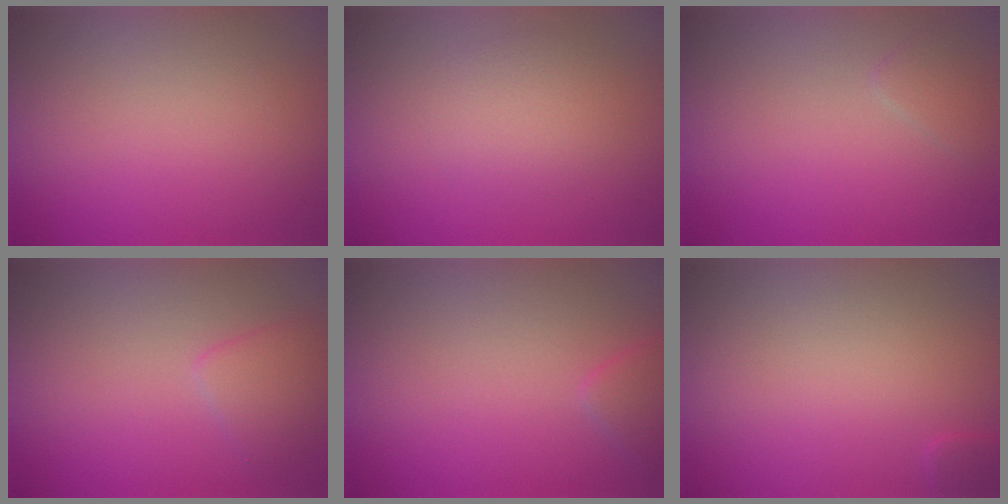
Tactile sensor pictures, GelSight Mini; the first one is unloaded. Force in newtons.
{"total": 2.3, "press": 2.3, "slide": 0.1}
{"total": 1.2, "press": 1.2, "slide": 0.1}
{"total": 2.0, "press": 2.0, "slide": 0.1}
{"total": 1.4, "press": 1.4, "slide": 0.1}
{"total": 0.8, "press": 0.8, "slide": 0.1}